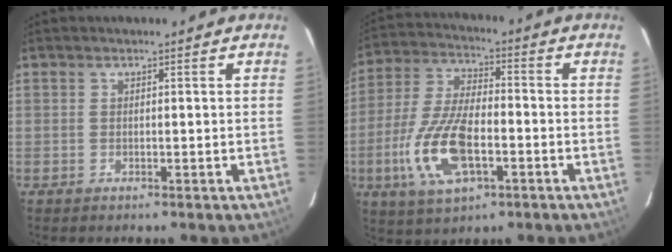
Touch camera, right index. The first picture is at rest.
{"total": 15.0, "force": [-5.0, 6.4, 12.6], "torque": [-0.275, -0.008, -0.091]}